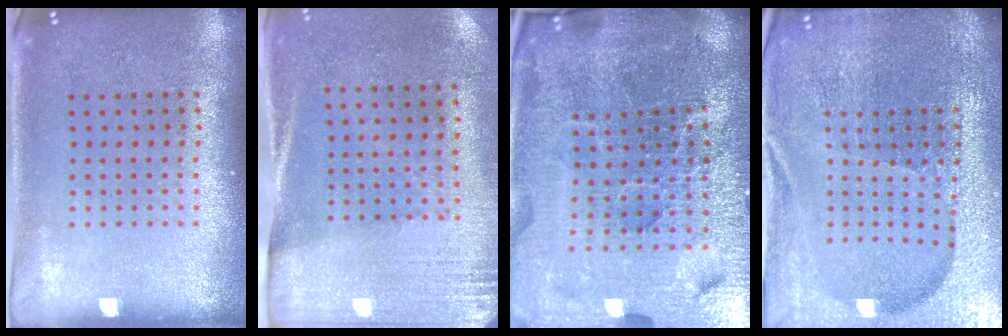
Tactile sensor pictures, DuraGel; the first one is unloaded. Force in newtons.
{"total": 2.7, "press": 2.4, "slide": 1.2}
{"total": 6.6, "press": 5.8, "slide": 3.2}
{"total": 5.1, "press": 4.8, "slide": 1.8}